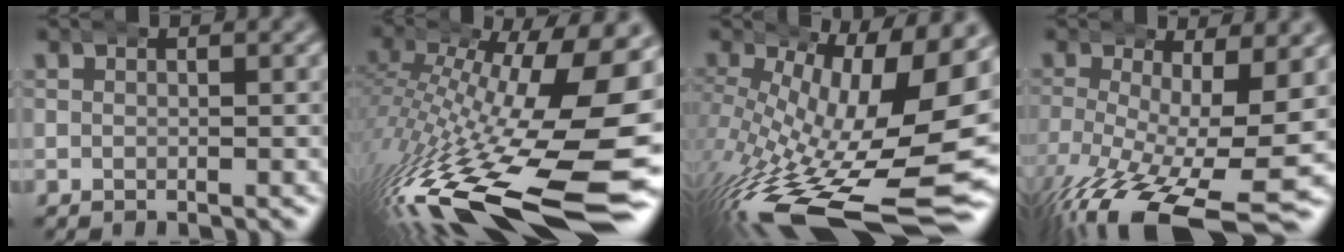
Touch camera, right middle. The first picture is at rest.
{"total": 16.9, "force": [-7.3, 6.1, 14.0], "torque": [-0.244, -0.056, -0.073]}
{"total": 13.6, "force": [-4.8, 4.9, 11.8], "torque": [-0.191, -0.049, -0.041]}
{"total": 8.8, "force": [-4.4, 2.8, 7.1], "torque": [-0.147, -0.054, -0.038]}